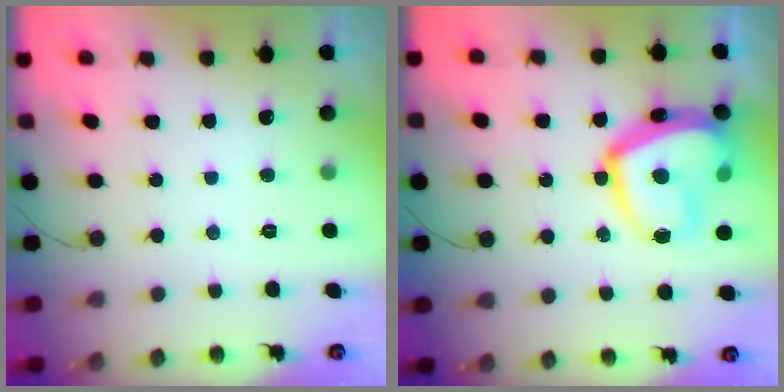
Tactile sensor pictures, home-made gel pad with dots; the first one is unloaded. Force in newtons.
{"total": 20.4, "press": 20.3, "slide": 2.1}